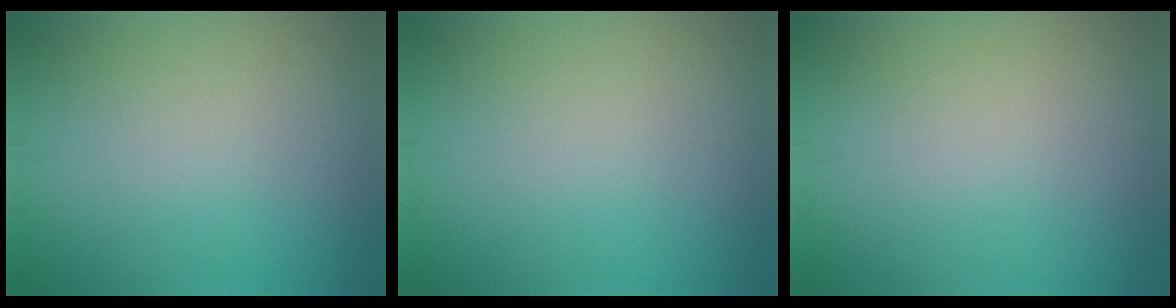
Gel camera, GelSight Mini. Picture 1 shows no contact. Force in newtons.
{"total": 0.0}
{"total": 0.0}